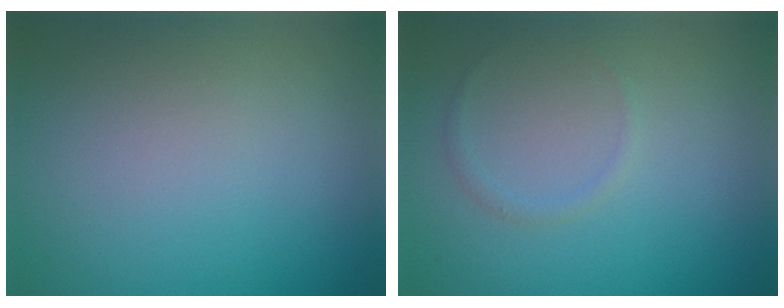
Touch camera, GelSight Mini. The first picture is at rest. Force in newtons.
{"total": 0.7, "press": 0.7, "slide": 0.1}